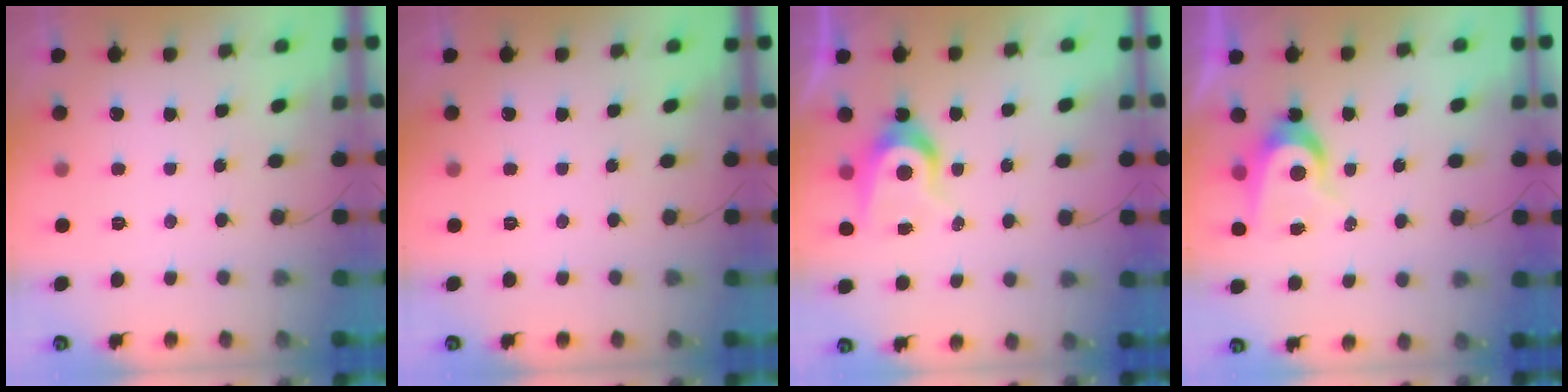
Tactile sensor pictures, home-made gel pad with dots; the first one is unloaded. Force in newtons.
{"total": 0.0}
{"total": 7.8, "press": 7.8, "slide": 0.2}
{"total": 6.5, "press": 6.5, "slide": 0.1}